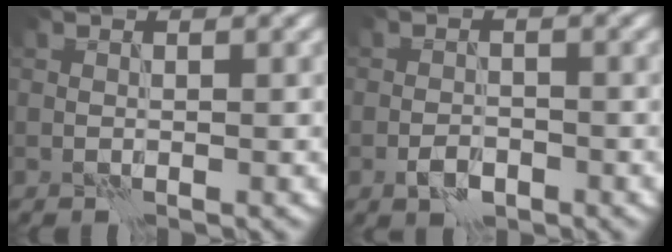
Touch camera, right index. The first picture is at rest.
{"total": 2.1, "force": [-1.1, 1.2, 1.3], "torque": [-0.021, 0.002, -0.023]}